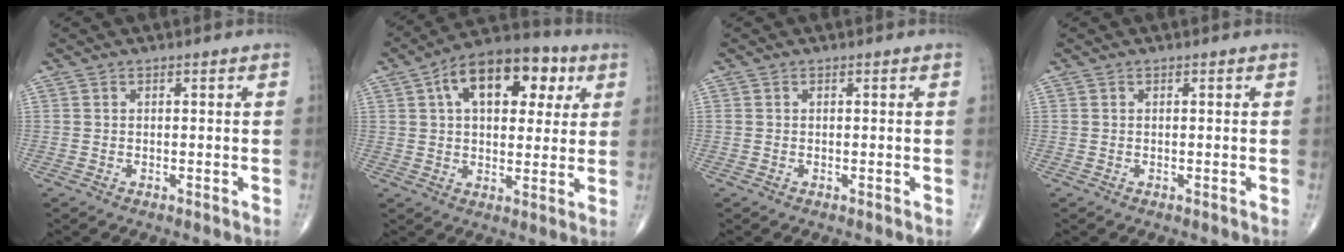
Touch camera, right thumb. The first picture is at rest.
{"total": 17.1, "force": [6.0, 9.6, 12.8], "torque": [-0.157, 0.010, 0.085]}
{"total": 0.0}
{"total": 0.0}